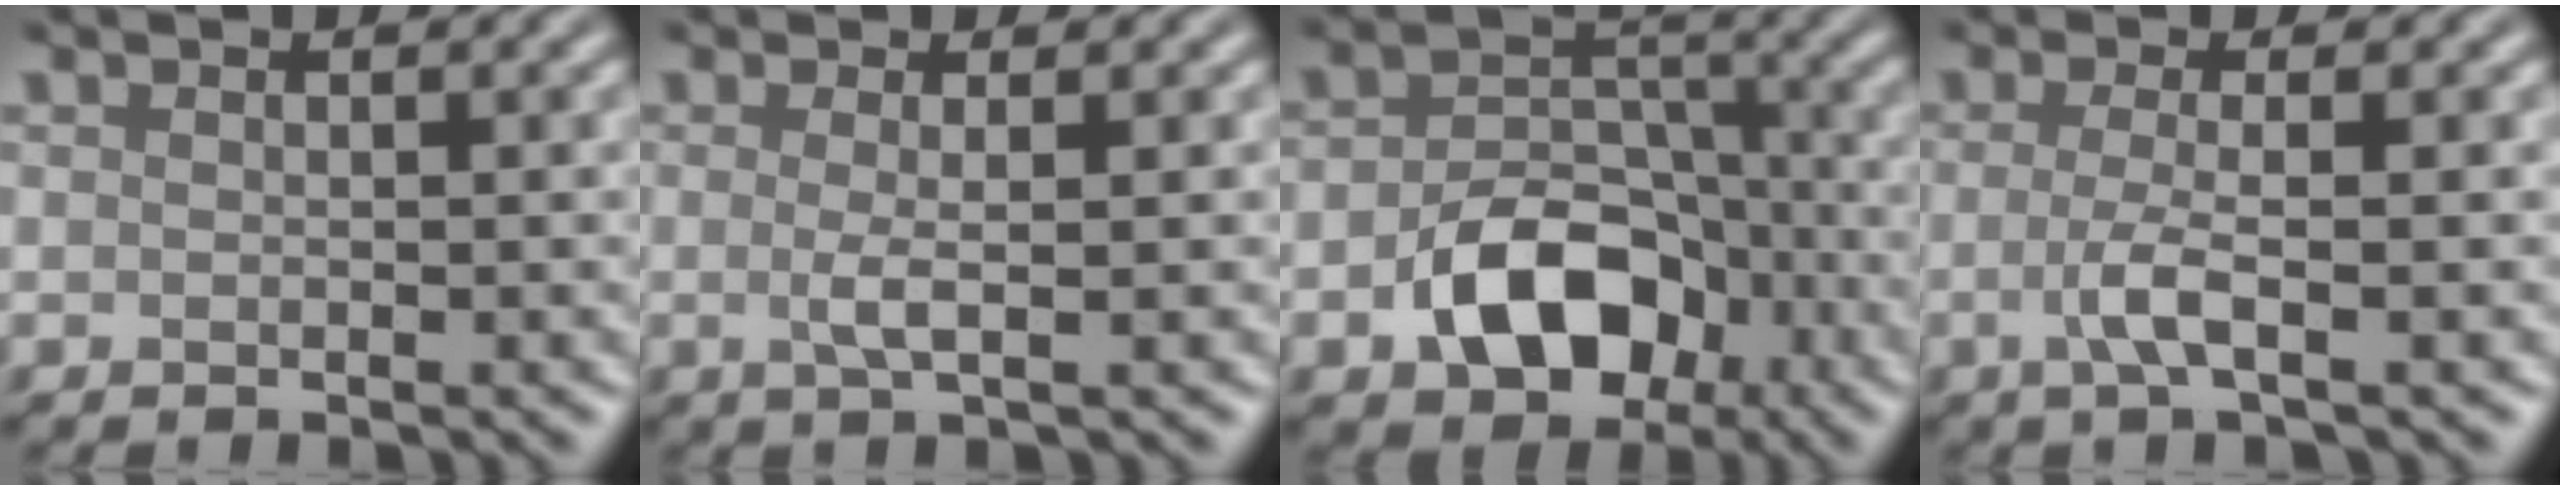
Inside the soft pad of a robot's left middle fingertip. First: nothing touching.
{"total": 1.5, "force": [-0.1, 0.0, 1.5], "torque": [-0.037, 0.001, -0.002]}
{"total": 6.9, "force": [-3.0, 4.7, 4.0], "torque": [-0.060, -0.007, -0.047]}
{"total": 2.5, "force": [-0.6, 0.3, 2.4], "torque": [-0.056, -0.002, -0.017]}